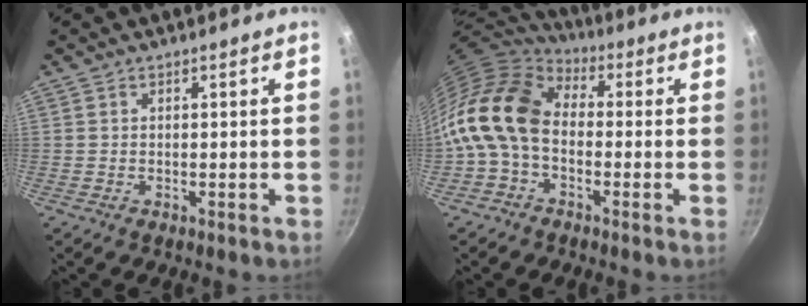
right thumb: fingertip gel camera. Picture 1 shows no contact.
{"total": 16.2, "force": [-1.0, 11.3, 11.7], "torque": [-0.211, 0.034, -0.040]}